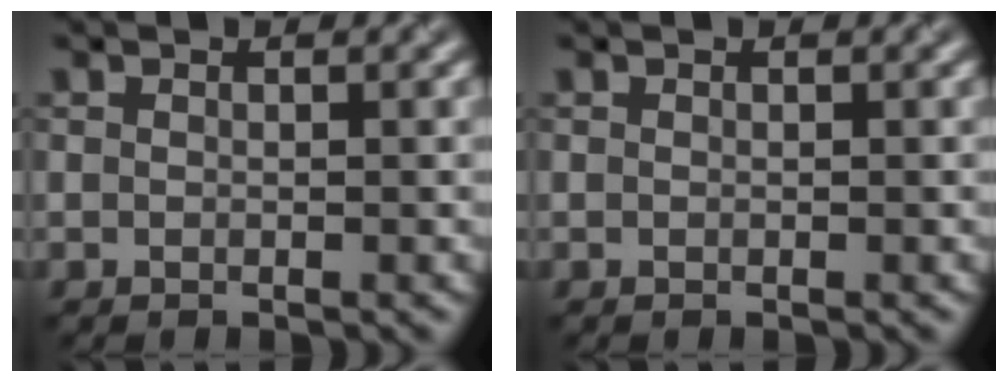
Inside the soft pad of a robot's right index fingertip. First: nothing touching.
{"total": 0.0}